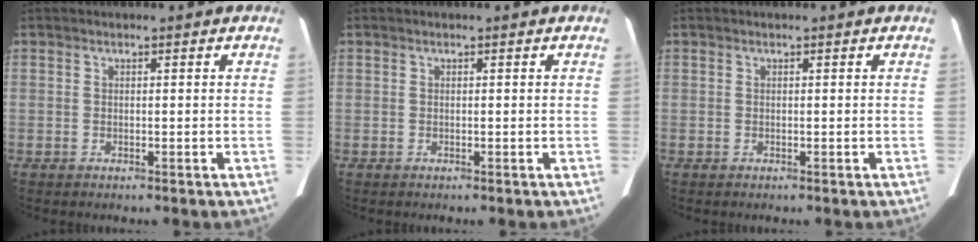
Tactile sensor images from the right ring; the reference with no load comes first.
{"total": 0.0}
{"total": 0.0}